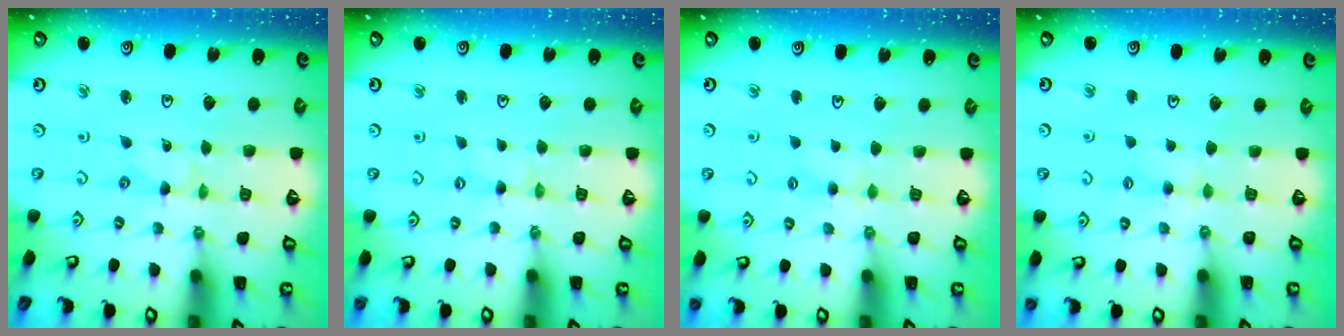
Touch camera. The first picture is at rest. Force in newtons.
{"total": 0.5, "press": 0.5, "slide": 0.1}
{"total": 2.7, "press": 2.6, "slide": 0.5}
{"total": 3.2, "press": 3.1, "slide": 0.6}